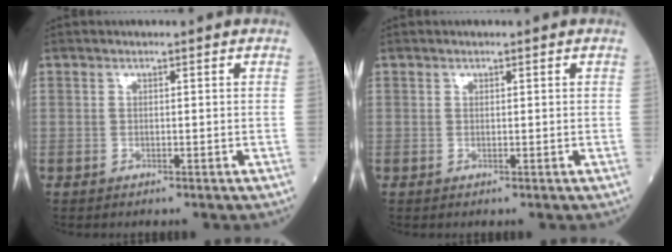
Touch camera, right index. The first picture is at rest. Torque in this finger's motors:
{"motor_torque": [-0.05, -0.02, -0.02, -0.01]}